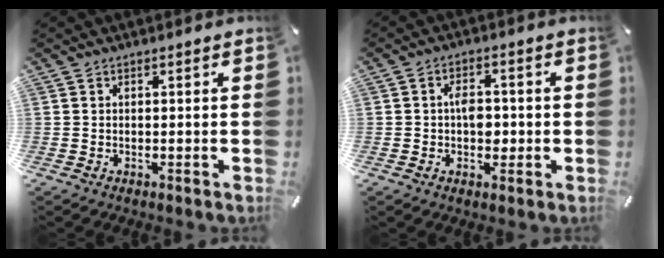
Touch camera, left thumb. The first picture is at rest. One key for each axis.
{"total": 5.1, "fx": -0.6, "fy": 3.4, "fz": 3.7, "tx": -0.044, "ty": 0.000, "tz": -0.015}